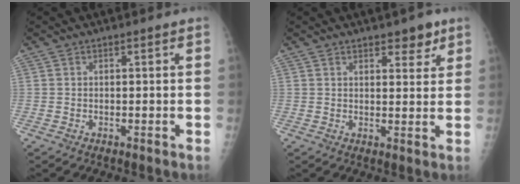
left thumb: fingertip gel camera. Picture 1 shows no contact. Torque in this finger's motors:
{"motor_torque": [-0.19, 0.35, -0.42, -0.07, 0.05]}